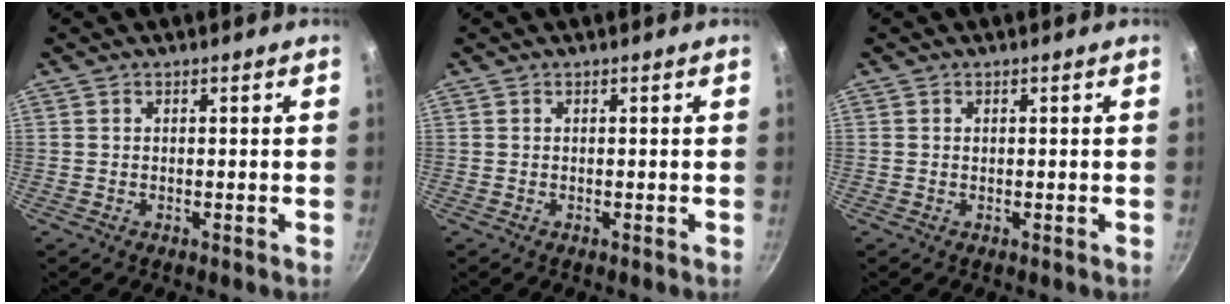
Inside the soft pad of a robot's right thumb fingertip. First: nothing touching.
{"total": 0.0}
{"total": 0.0}